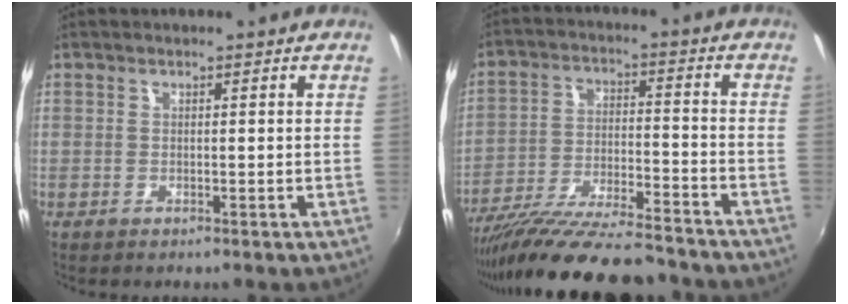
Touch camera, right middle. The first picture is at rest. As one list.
[{"total": 20.7, "force": [-17.9, 3.3, 9.7], "torque": [-0.185, -0.044, -0.282]}]